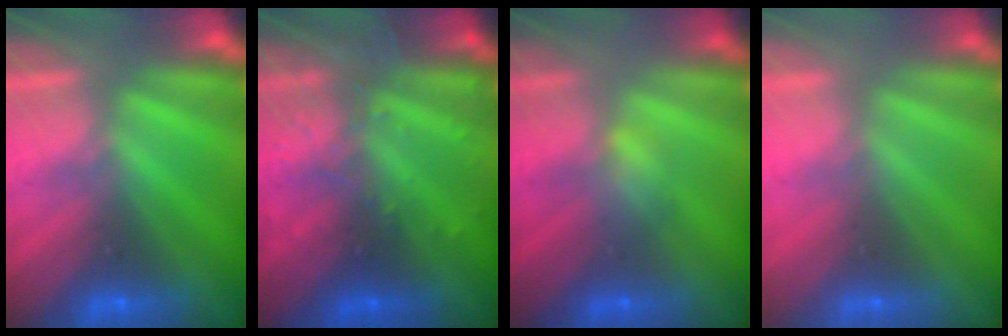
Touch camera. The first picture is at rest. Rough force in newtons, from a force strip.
{"total": 2.9}
{"total": 2.6}
{"total": 2.8}